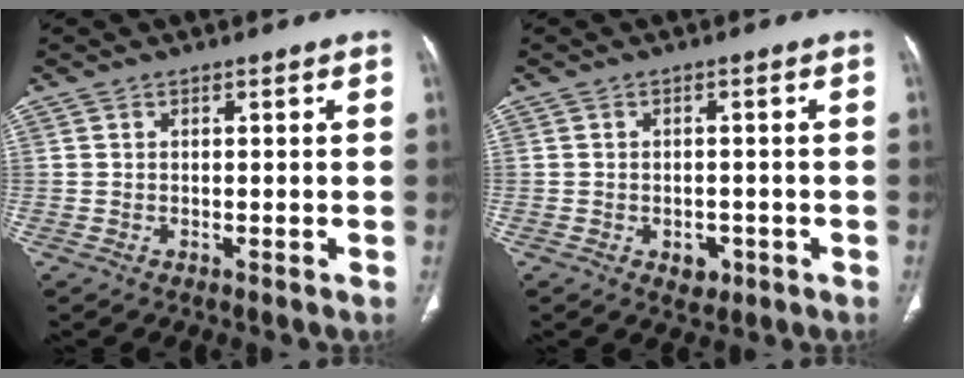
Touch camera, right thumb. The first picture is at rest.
{"total": 3.0, "force": [-1.3, 2.2, 1.6], "torque": [-0.010, 0.003, -0.011]}